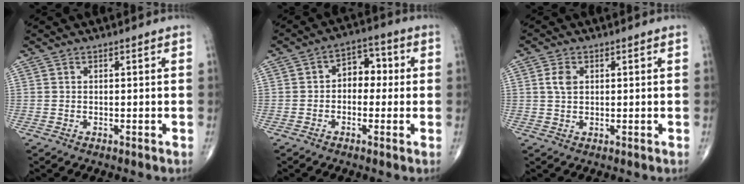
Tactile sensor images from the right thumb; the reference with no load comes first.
{"total": 6.5, "force": [0.0, 4.7, 4.6], "torque": [-0.031, 0.026, -0.012]}
{"total": 3.0, "force": [0.8, 2.0, 2.1], "torque": [-0.038, 0.001, 0.016]}